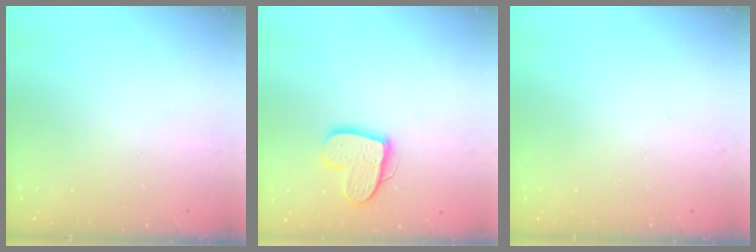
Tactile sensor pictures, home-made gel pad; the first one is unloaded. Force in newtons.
{"total": 12.9, "press": 12.9, "slide": 1.0}
{"total": 0.0}